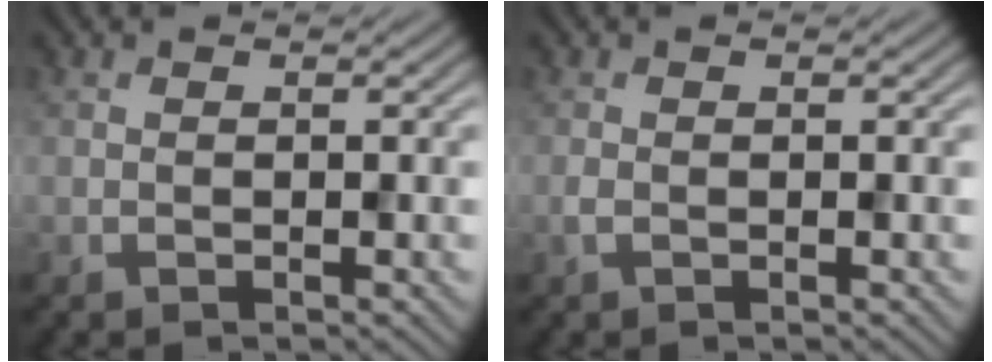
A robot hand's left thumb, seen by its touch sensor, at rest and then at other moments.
{"total": 0.8, "force": [-0.2, 0.3, 0.7], "torque": [-0.020, -0.001, -0.006]}